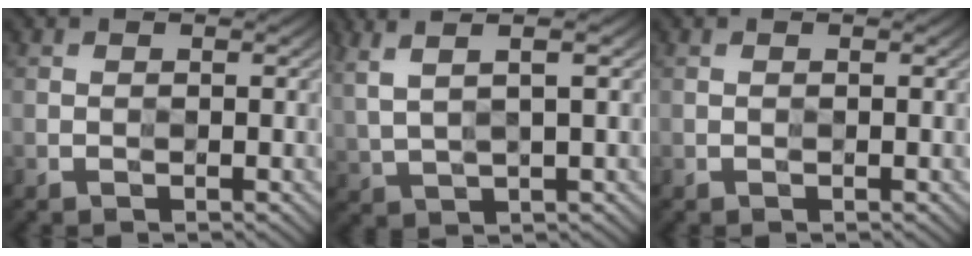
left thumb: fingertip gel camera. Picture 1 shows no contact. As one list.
[{"total": 6.3, "force": [3.0, 1.6, 5.4], "torque": [-0.112, 0.016, 0.060]}, {"total": 0.0}]